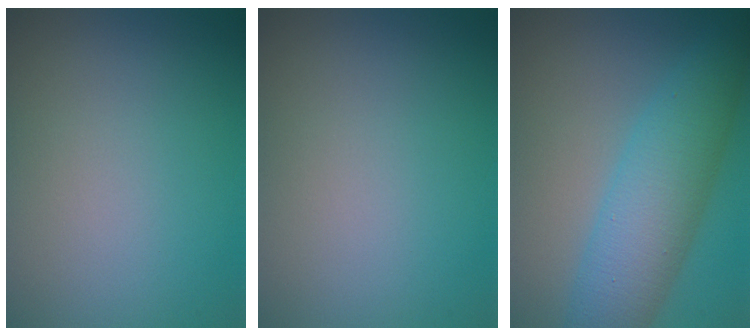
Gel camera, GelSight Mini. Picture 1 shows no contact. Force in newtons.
{"total": 0.0}
{"total": 6.8, "press": 6.8, "slide": 0.1}